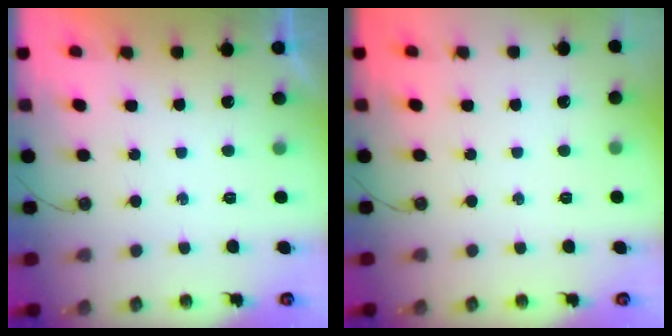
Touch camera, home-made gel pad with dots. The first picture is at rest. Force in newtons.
{"total": 0.0}